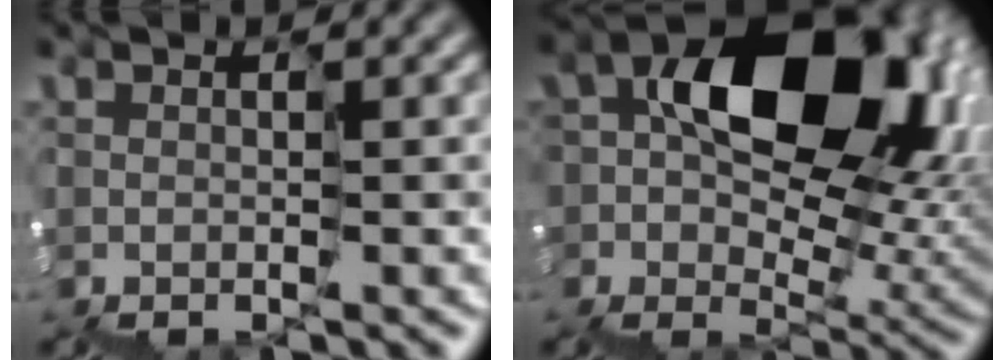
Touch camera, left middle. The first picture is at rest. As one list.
[{"total": 12.7, "force": [1.9, 9.1, 8.6], "torque": [-0.118, -0.002, 0.036]}]